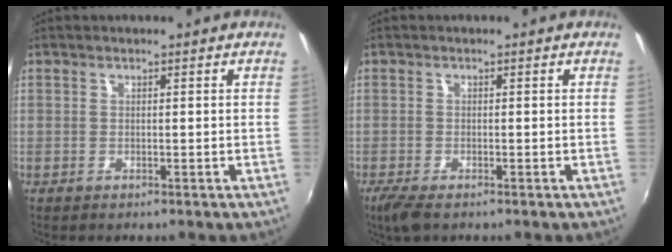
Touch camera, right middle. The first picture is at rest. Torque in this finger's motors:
{"motor_torque": [0.41, -0.49, 0.21, 0.05]}